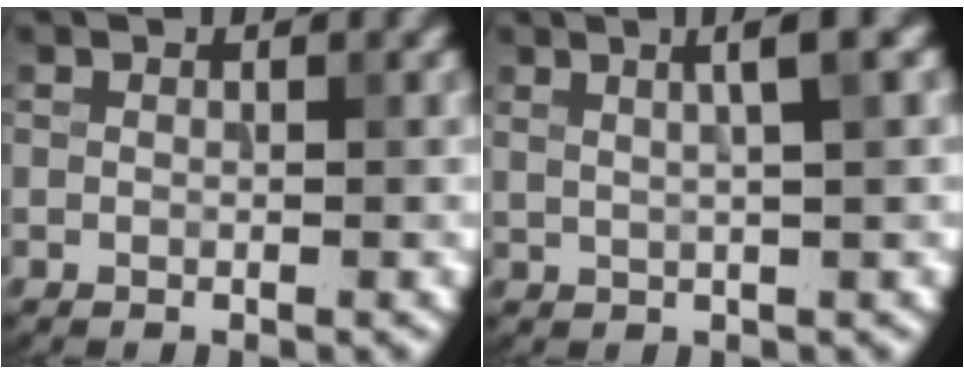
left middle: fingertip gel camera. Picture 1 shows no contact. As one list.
[{"total": 3.5, "force": [1.4, 0.8, 3.1], "torque": [-0.033, 0.011, 0.020]}]